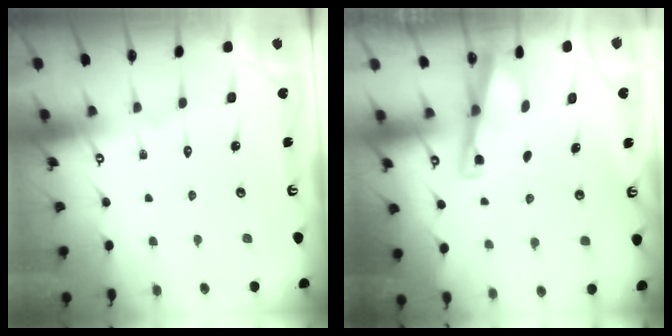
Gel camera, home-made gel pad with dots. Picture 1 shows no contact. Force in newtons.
{"total": 2.9, "press": 2.9, "slide": 0.4}